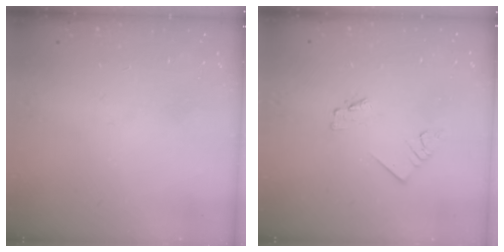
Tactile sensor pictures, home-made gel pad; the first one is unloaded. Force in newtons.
{"total": 1.8, "press": 1.7, "slide": 0.2}